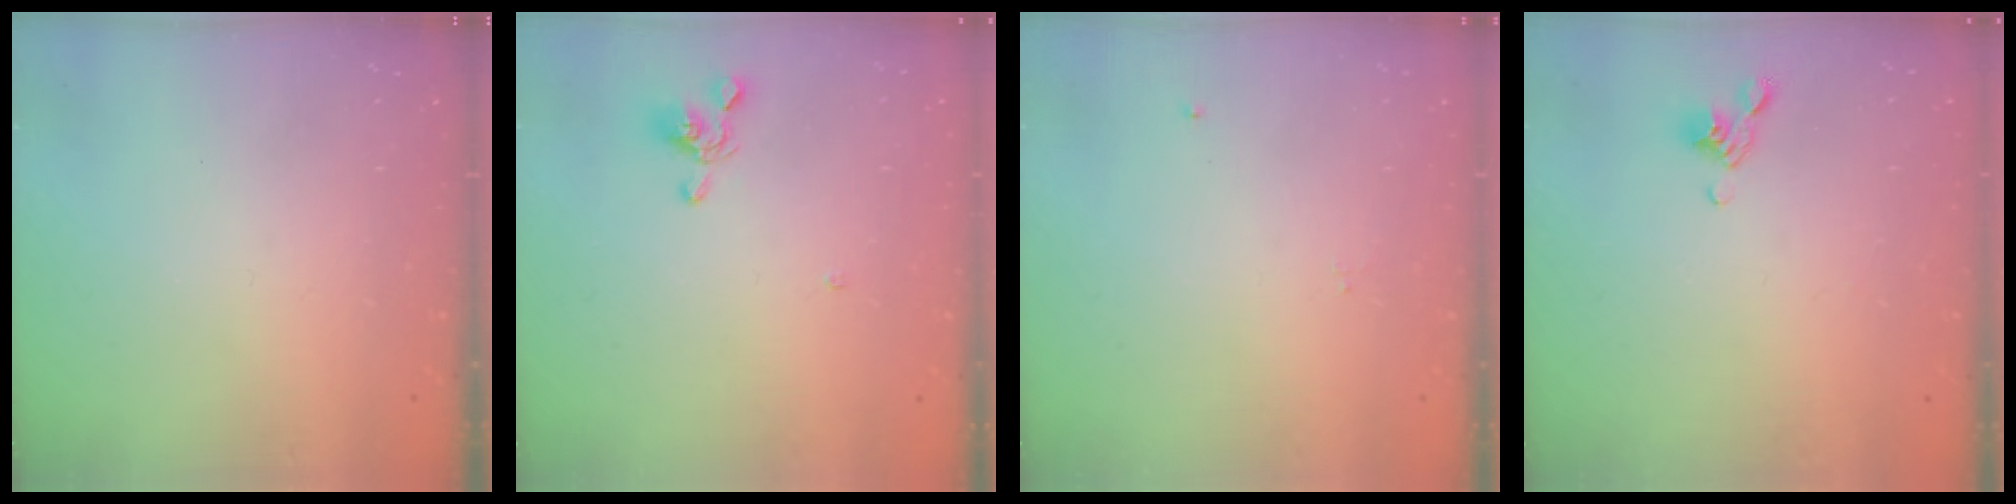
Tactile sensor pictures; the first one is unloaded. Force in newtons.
{"total": 0.7, "press": 0.3, "slide": 0.6}
{"total": 0.0}
{"total": 4.6, "press": 4.5, "slide": 0.9}